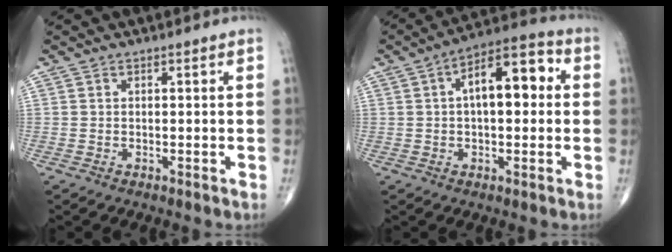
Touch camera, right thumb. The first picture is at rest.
{"total": 12.5, "force": [2.0, 5.9, 10.9], "torque": [-0.146, 0.030, 0.021]}